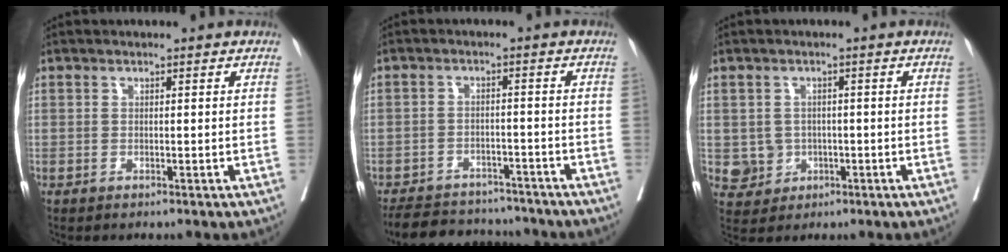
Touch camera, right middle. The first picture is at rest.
{"total": 12.1, "force": [-11.0, 4.0, 3.1], "torque": [-0.057, 0.006, -0.149]}
{"total": 3.9, "force": [-0.6, 3.8, 0.5], "torque": [0.003, 0.008, -0.001]}